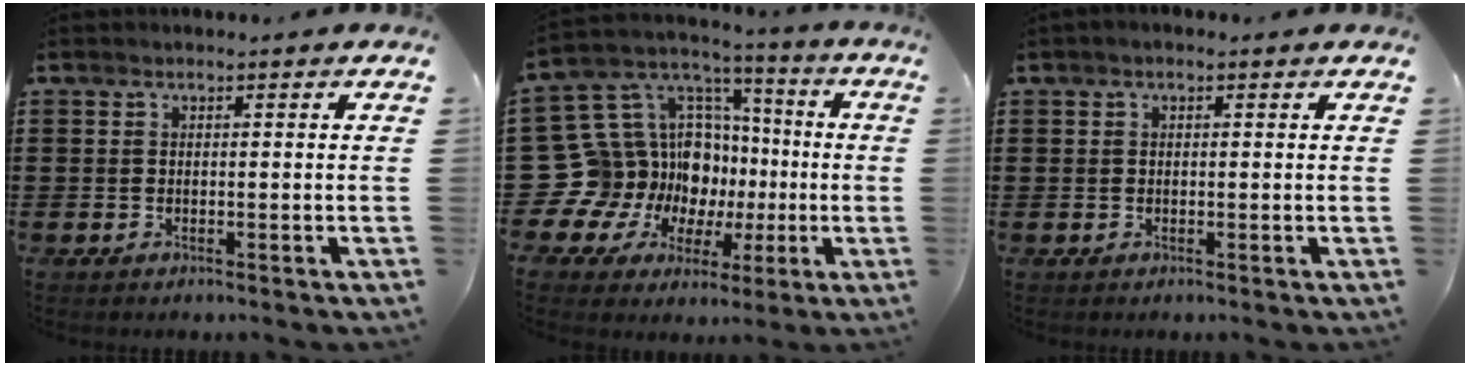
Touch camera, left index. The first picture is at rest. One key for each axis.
{"total": 16.6, "fx": -2.9, "fy": 15.3, "fz": 5.7, "tx": -0.156, "ty": -0.033, "tz": -0.009}
{"total": 0.6, "fx": 0.0, "fy": 0.4, "fz": 0.4, "tx": -0.008, "ty": 0.004, "tz": -0.001}